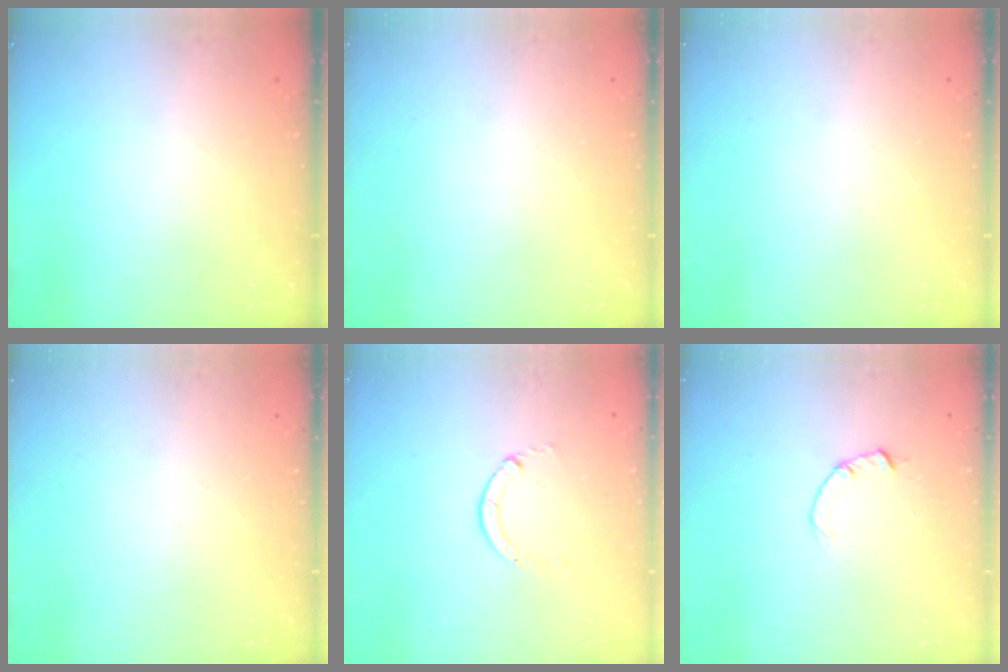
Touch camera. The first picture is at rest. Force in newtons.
{"total": 0.0}
{"total": 0.0}
{"total": 0.0}
{"total": 0.0}
{"total": 1.8, "press": 1.7, "slide": 0.3}